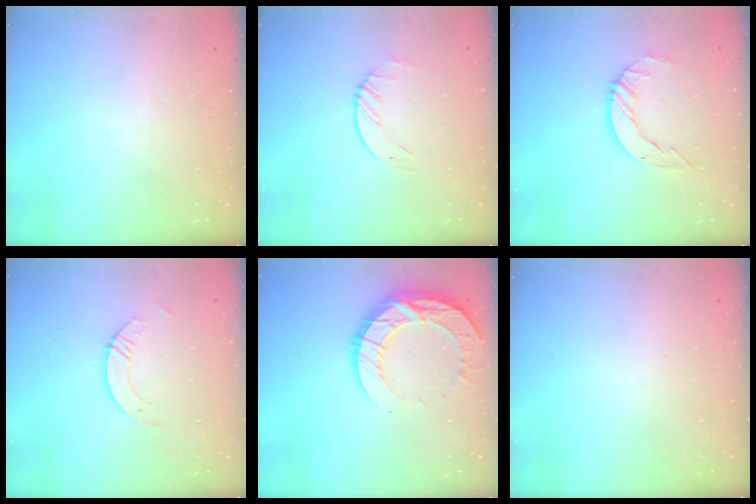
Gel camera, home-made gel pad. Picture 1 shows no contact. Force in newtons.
{"total": 1.6, "press": 1.6, "slide": 0.2}
{"total": 8.3, "press": 8.3, "slide": 0.7}
{"total": 3.7, "press": 3.7, "slide": 0.3}
{"total": 15.4, "press": 15.4, "slide": 1.2}
{"total": 0.0}